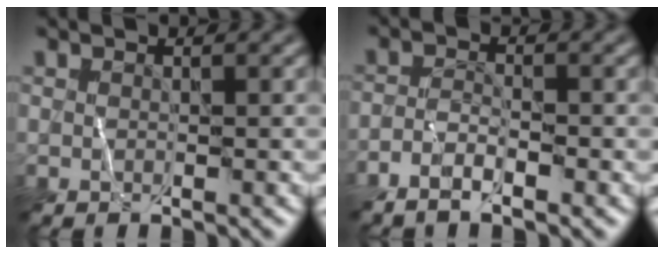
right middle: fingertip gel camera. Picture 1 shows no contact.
{"total": 1.7, "force": [-1.4, 0.2, 1.0], "torque": [-0.023, 0.005, -0.032]}